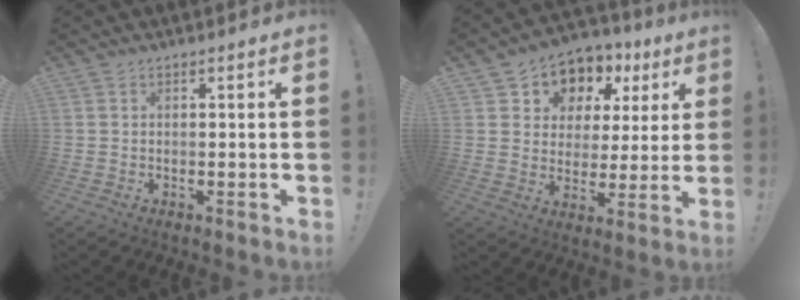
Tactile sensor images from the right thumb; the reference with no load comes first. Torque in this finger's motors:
{"motor_torque": [0.42, 0.71, 0.23, 0.20, 0.22]}